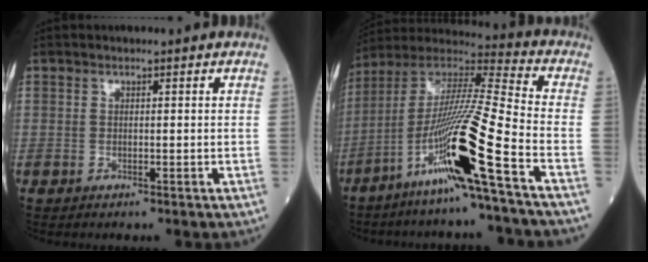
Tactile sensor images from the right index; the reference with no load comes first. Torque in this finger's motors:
{"motor_torque": [1.18, -0.95, 1.05, 0.21]}